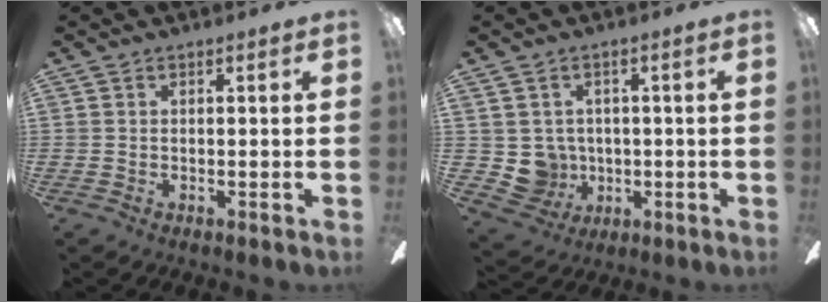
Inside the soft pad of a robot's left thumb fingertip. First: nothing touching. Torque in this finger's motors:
{"motor_torque": [-0.01, 0.01, -0.23, 0.04, 0.02]}